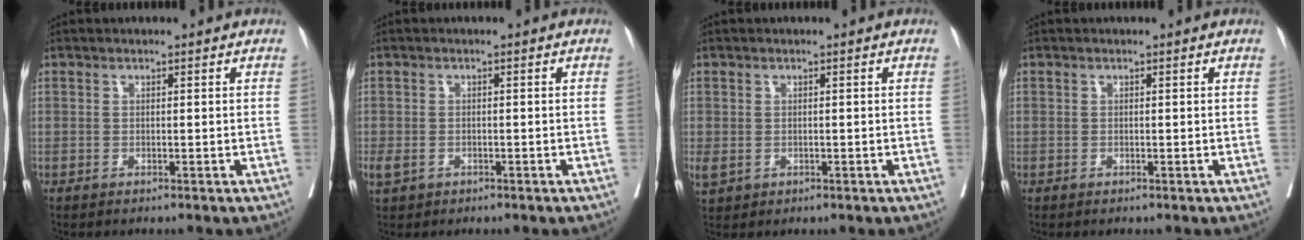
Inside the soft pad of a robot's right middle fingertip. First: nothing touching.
{"total": 2.5, "force": [-1.1, 1.5, 1.6], "torque": [-0.043, -0.001, -0.014]}
{"total": 2.4, "force": [-0.4, 1.9, 1.4], "torque": [-0.036, -0.002, 0.005]}
{"total": 0.6, "force": [-0.1, 0.6, -0.1], "torque": [0.006, 0.006, -0.005]}